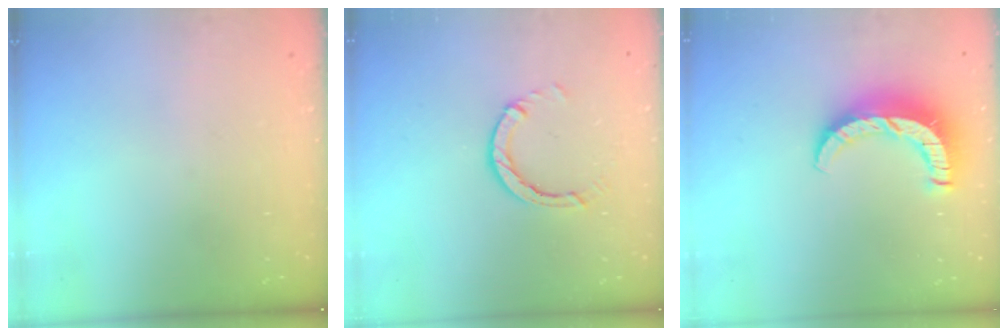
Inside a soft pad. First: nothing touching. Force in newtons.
{"total": 4.1, "press": 4.0, "slide": 0.6}
{"total": 9.4, "press": 9.4, "slide": 0.8}